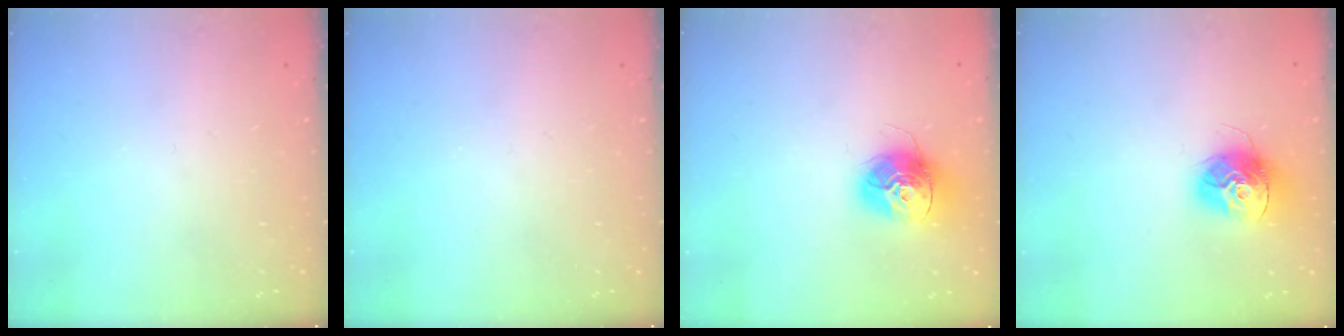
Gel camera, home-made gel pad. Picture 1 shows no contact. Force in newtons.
{"total": 0.0}
{"total": 14.6, "press": 14.5, "slide": 1.4}
{"total": 13.7, "press": 13.6, "slide": 1.3}